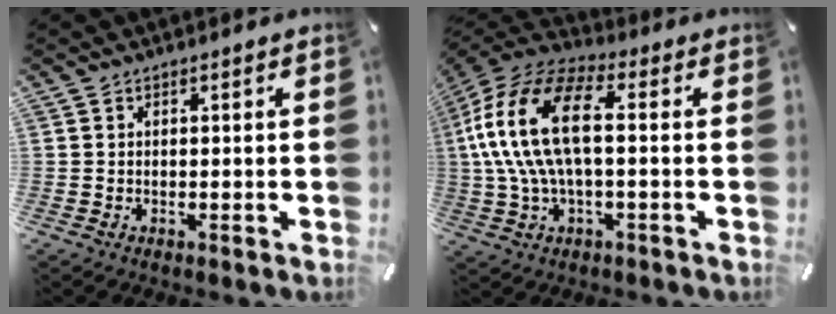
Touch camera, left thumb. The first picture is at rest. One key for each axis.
{"total": 19.0, "fx": 1.2, "fy": 9.6, "fz": 16.3, "tx": -0.346, "ty": 0.003, "tz": 0.016}